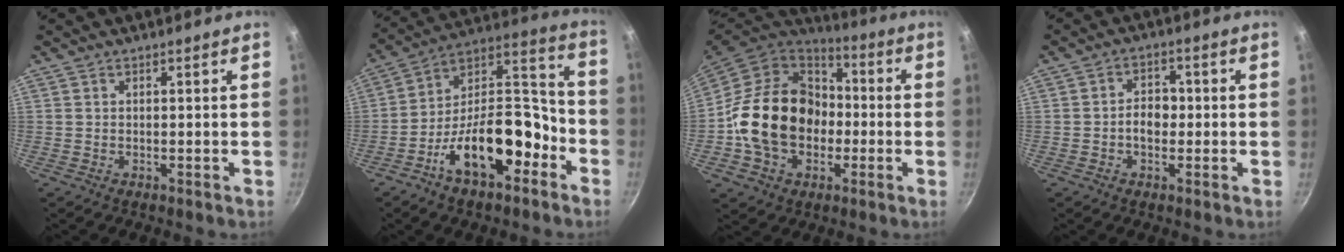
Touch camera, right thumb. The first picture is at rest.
{"total": 20.2, "force": [-8.9, 10.4, 14.9], "torque": [-0.197, 0.085, -0.155]}
{"total": 22.2, "force": [-2.7, 17.2, 13.7], "torque": [-0.222, 0.046, -0.045]}
{"total": 4.8, "force": [-0.6, 3.5, 3.2], "torque": [-0.024, 0.015, -0.013]}